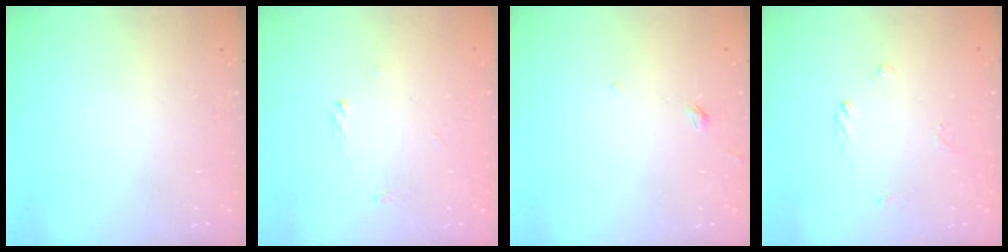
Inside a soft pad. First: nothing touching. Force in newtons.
{"total": 1.2, "press": 1.1, "slide": 0.3}
{"total": 2.0, "press": 1.9, "slide": 0.5}
{"total": 2.6, "press": 2.5, "slide": 0.8}